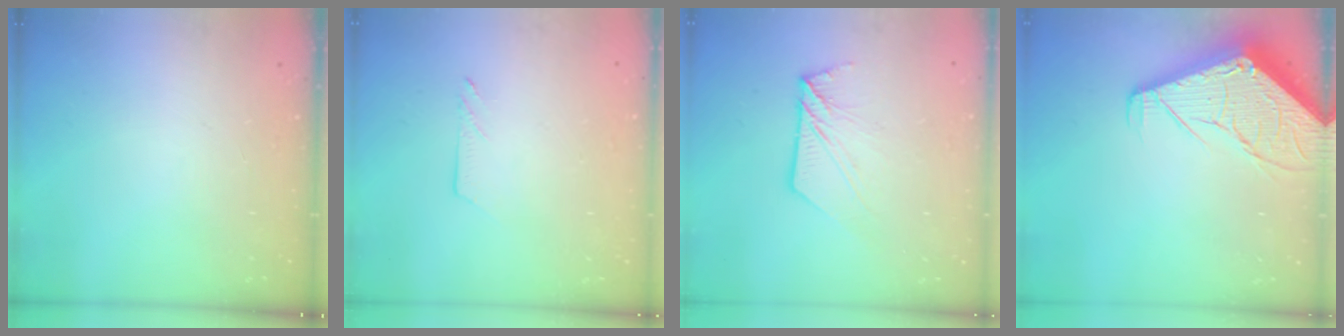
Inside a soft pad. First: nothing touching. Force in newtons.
{"total": 3.5, "press": 3.4, "slide": 0.4}
{"total": 8.0, "press": 8.0, "slide": 0.2}
{"total": 10.9, "press": 10.8, "slide": 1.2}